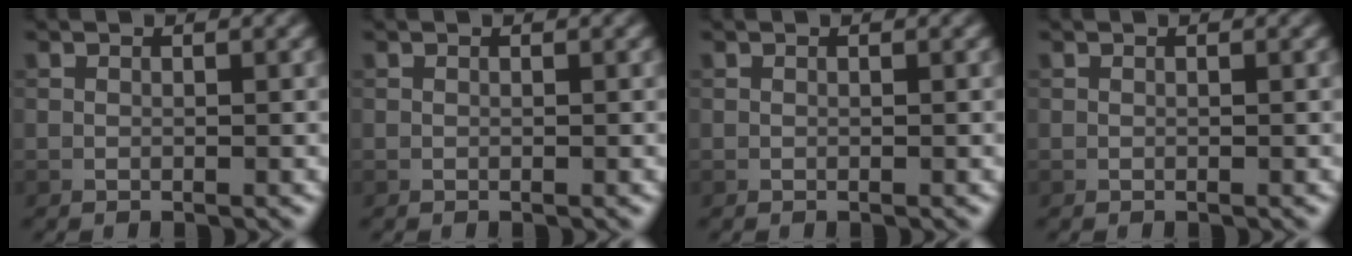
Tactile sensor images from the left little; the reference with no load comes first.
{"total": 0.0}
{"total": 0.0}
{"total": 0.0}